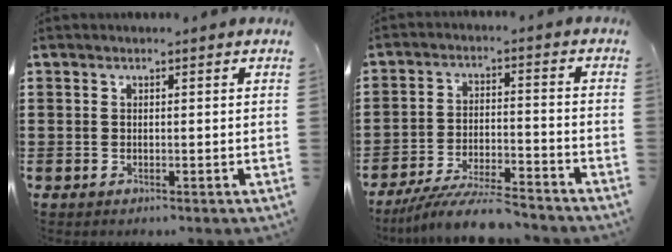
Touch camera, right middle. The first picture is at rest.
{"total": 7.5, "force": [-7.0, 0.4, 2.8], "torque": [-0.055, 0.001, -0.133]}